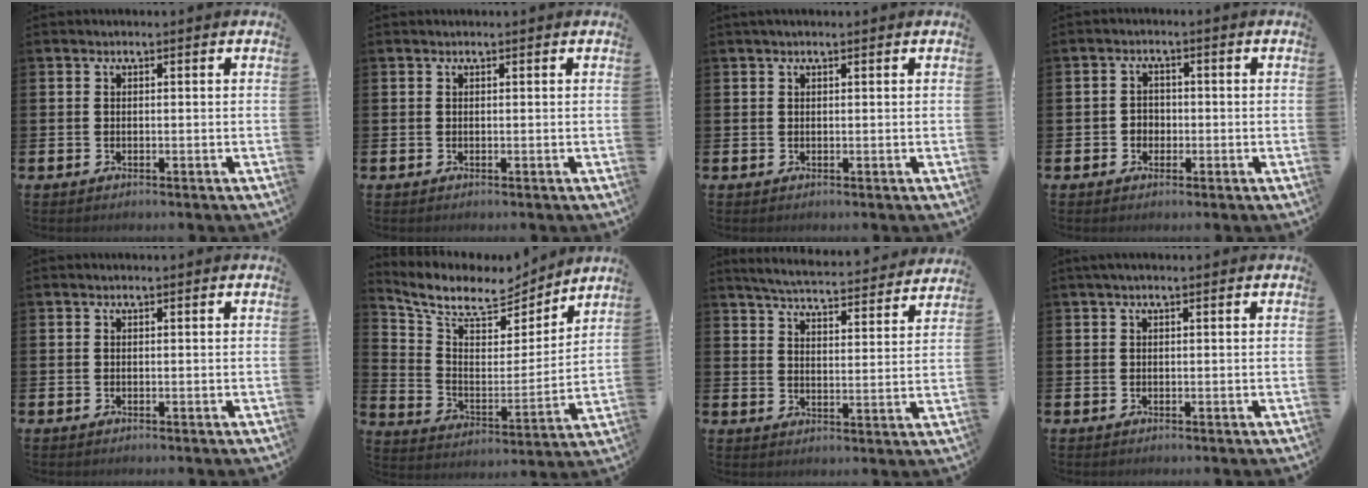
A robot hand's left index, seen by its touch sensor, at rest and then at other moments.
{"total": 0.0}
{"total": 0.7, "force": [0.6, 0.1, 0.4], "torque": [-0.006, 0.002, 0.009]}
{"total": 2.0, "force": [-0.6, 1.9, 0.5], "torque": [-0.005, 0.005, -0.018]}
{"total": 0.0}
{"total": 8.2, "force": [7.3, 2.9, 2.3], "torque": [-0.094, -0.052, 0.125]}
{"total": 5.4, "force": [5.3, 0.3, 1.1], "torque": [-0.042, -0.043, 0.089]}
{"total": 1.0, "force": [0.6, 0.1, 0.7], "torque": [-0.012, 0.003, 0.010]}